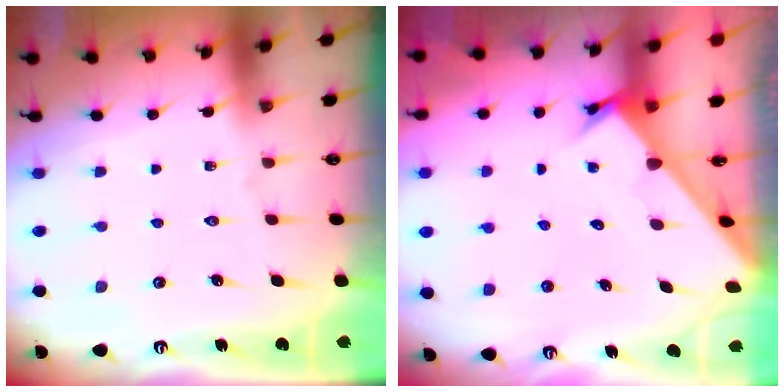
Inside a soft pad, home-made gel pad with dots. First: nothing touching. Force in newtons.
{"total": 2.1, "press": 2.1, "slide": 0.1}